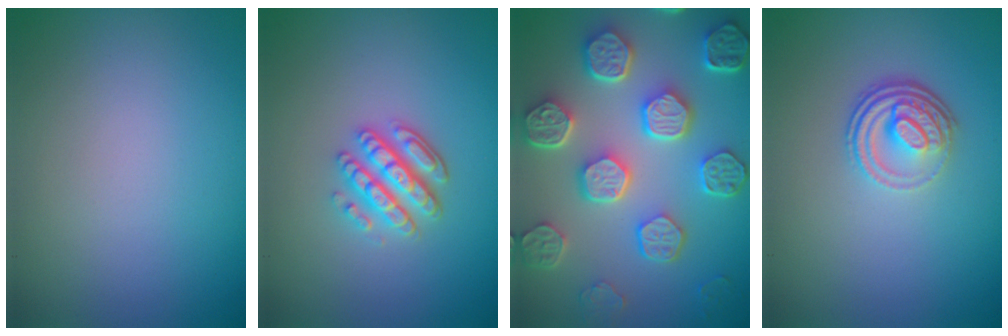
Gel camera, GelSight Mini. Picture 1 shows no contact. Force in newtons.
{"total": 3.6, "press": 3.1, "slide": 1.8}
{"total": 8.3, "press": 6.2, "slide": 5.6}
{"total": 3.9, "press": 2.8, "slide": 2.7}